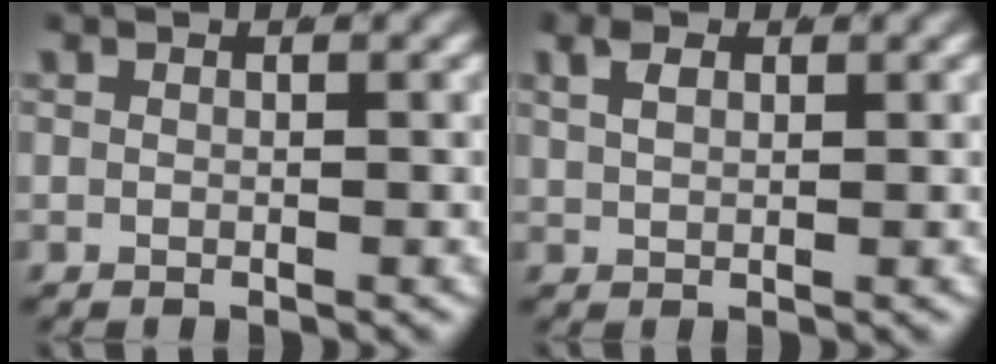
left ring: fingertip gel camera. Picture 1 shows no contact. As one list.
[{"total": 1.8, "force": [1.1, 0.8, 1.1], "torque": [-0.018, -0.003, 0.026]}]